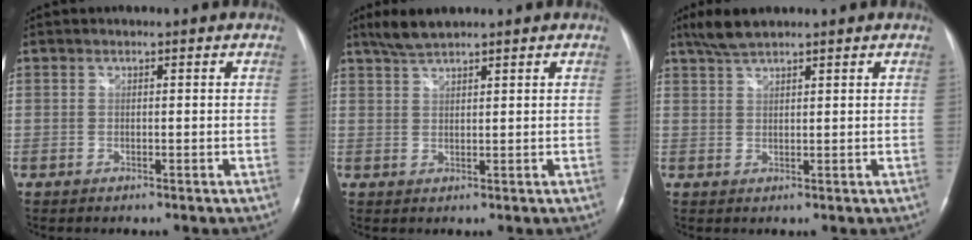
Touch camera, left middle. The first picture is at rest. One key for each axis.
{"total": 3.7, "fx": 3.2, "fy": 0.3, "fz": 1.8, "tx": -0.044, "ty": 0.007, "tz": 0.065}
{"total": 3.9, "fx": 3.3, "fy": 0.5, "fz": 2.0, "tx": -0.050, "ty": 0.009, "tz": 0.067}